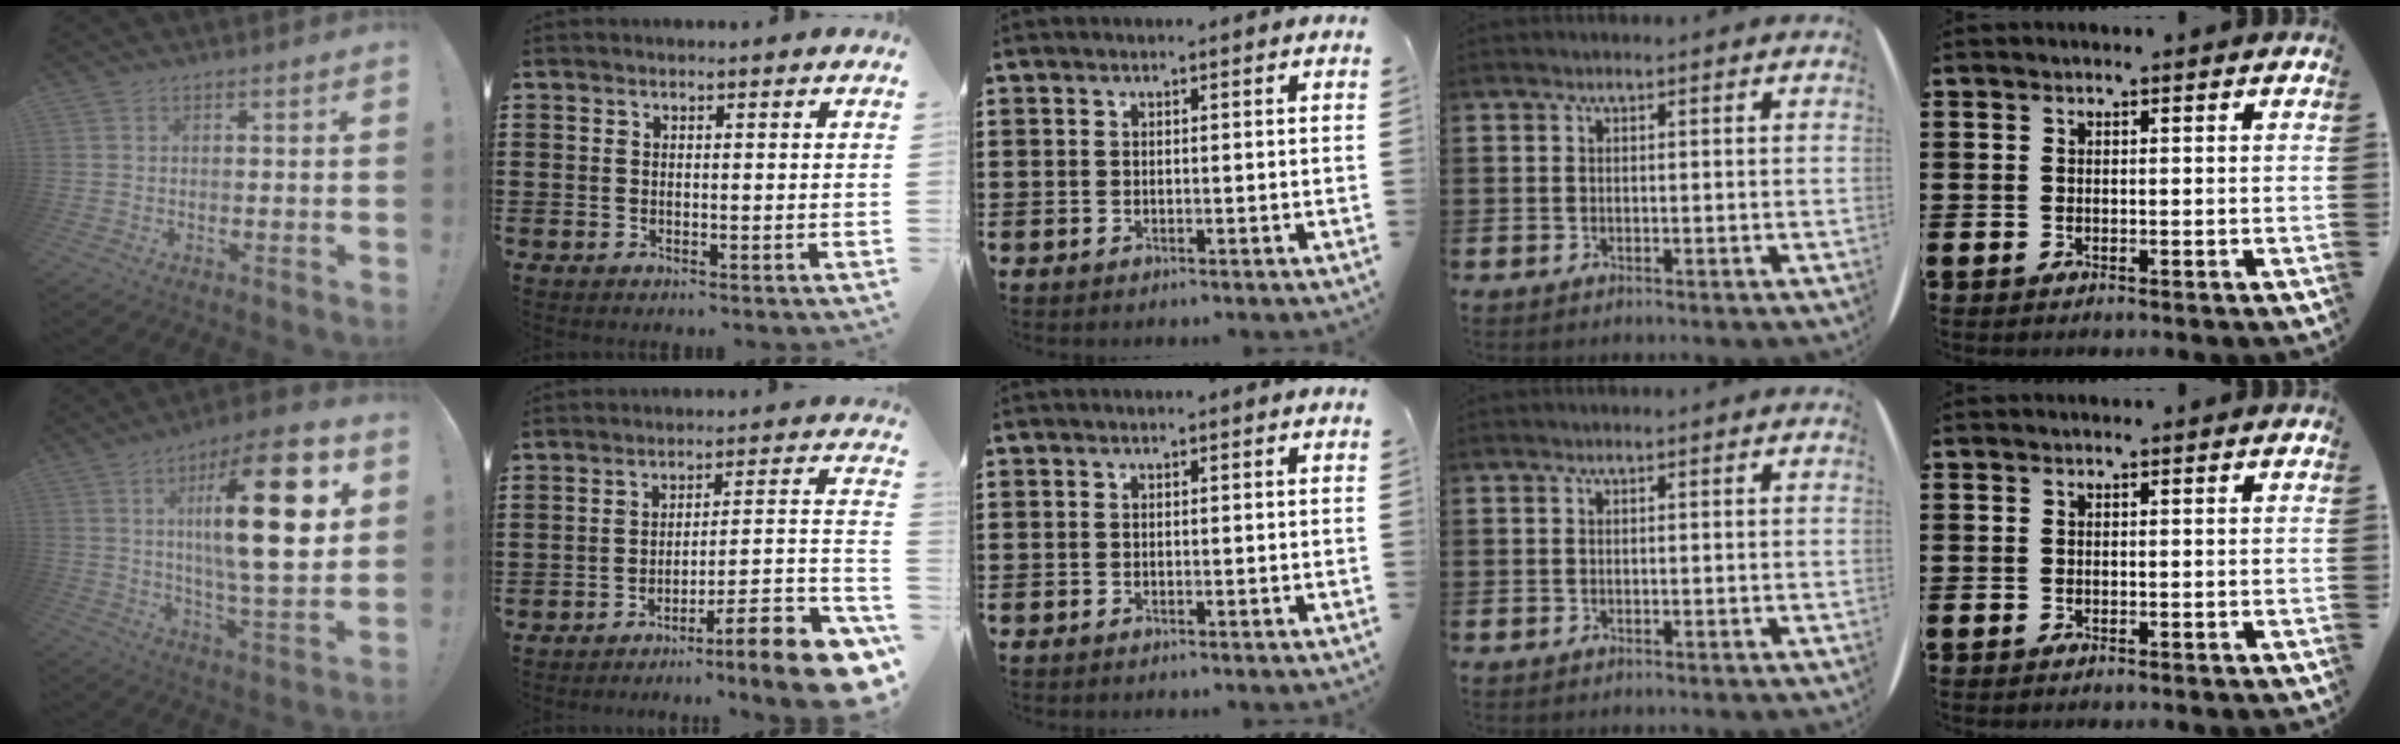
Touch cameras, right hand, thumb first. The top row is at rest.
{"thumb": {"total": 24.2, "force": [6.1, 6.5, 22.5], "torque": [-0.359, -0.018, 0.079]}, "index": {"total": 9.6, "force": [-7.1, 0.6, 6.4], "torque": [-0.075, 0.000, -0.140]}}